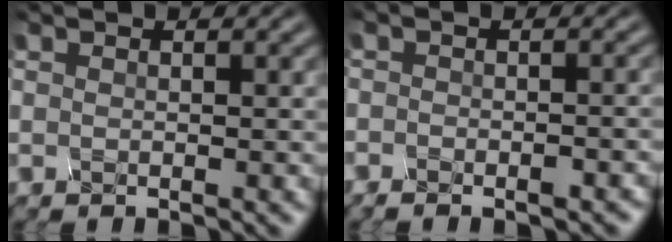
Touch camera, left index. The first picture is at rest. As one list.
[{"total": 2.4, "force": [-2.4, -0.1, 0.5], "torque": [-0.012, -0.004, -0.012]}]